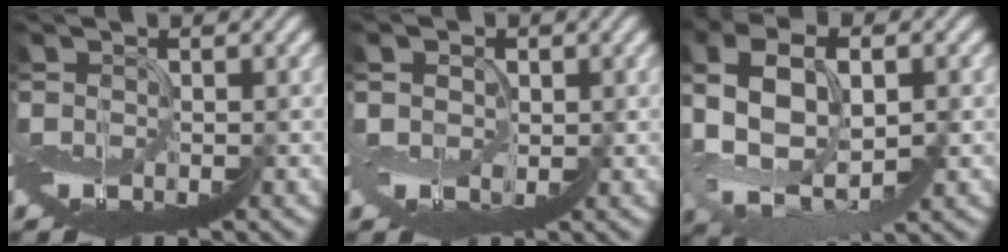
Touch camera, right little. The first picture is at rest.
{"total": 2.2, "force": [1.9, 1.1, 0.4], "torque": [-0.008, 0.006, 0.030]}
{"total": 6.4, "force": [0.7, 3.7, 5.2], "torque": [-0.138, 0.014, 0.010]}